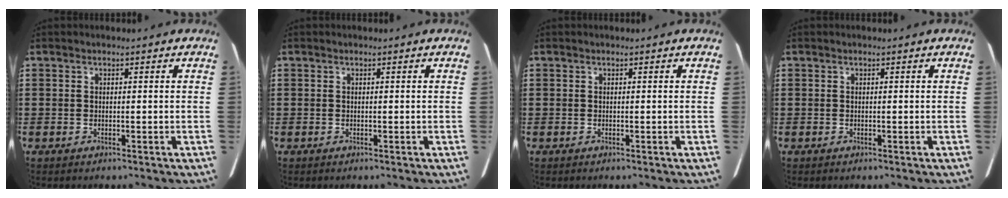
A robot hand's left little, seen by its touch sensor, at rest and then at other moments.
{"total": 0.0}
{"total": 0.0}
{"total": 0.0}